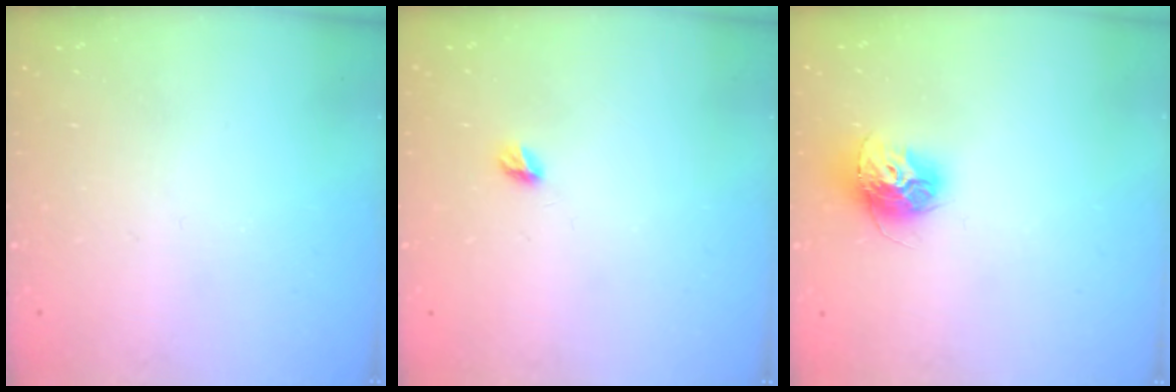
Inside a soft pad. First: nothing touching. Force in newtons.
{"total": 4.9, "press": 4.9, "slide": 0.5}
{"total": 12.2, "press": 12.1, "slide": 1.0}